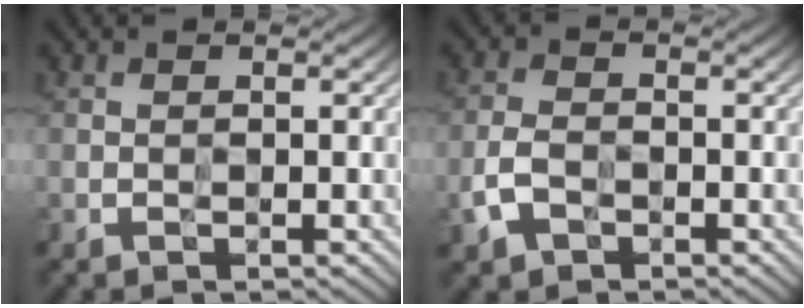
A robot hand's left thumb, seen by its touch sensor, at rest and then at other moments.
{"total": 4.4, "force": [-2.5, 2.7, 2.2], "torque": [-0.048, -0.009, -0.053]}